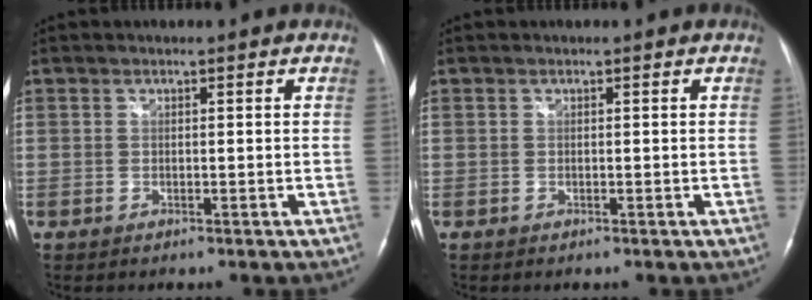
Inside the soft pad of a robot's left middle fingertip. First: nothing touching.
{"total": 0.0}